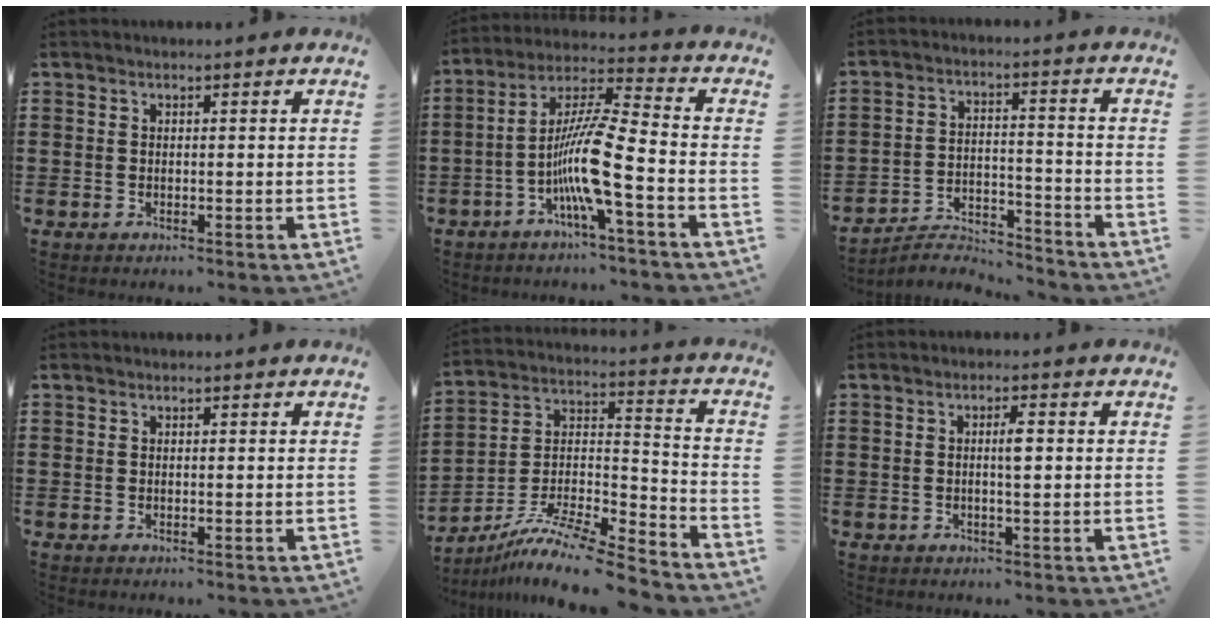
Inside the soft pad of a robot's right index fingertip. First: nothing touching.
{"total": 10.7, "force": [-4.3, 0.7, 9.8], "torque": [-0.210, -0.017, -0.089]}
{"total": 4.9, "force": [-4.8, 0.6, 0.7], "torque": [-0.016, 0.007, -0.096]}
{"total": 0.0}
{"total": 11.6, "force": [-9.8, 1.2, 6.2], "torque": [-0.112, 0.019, -0.191]}
{"total": 2.7, "force": [0.1, 0.5, 2.6], "torque": [-0.050, -0.001, 0.000]}